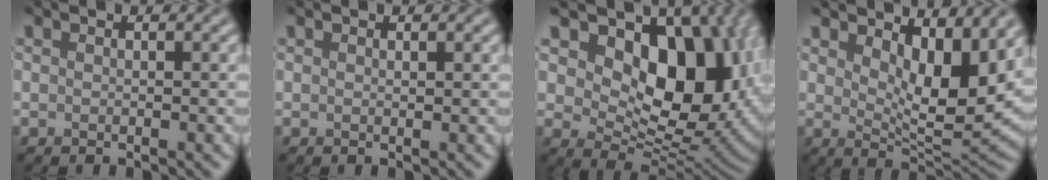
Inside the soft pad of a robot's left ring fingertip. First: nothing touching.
{"total": 0.0}
{"total": 12.5, "force": [3.5, 8.0, 9.0], "torque": [-0.120, -0.011, 0.056]}
{"total": 7.0, "force": [3.1, 2.7, 5.6], "torque": [-0.088, -0.023, 0.050]}